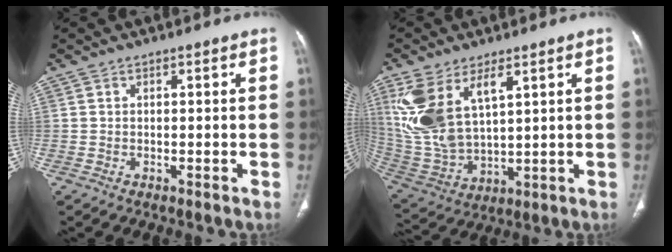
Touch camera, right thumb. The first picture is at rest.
{"total": 14.8, "force": [6.4, 7.4, 11.2], "torque": [-0.234, -0.019, 0.148]}